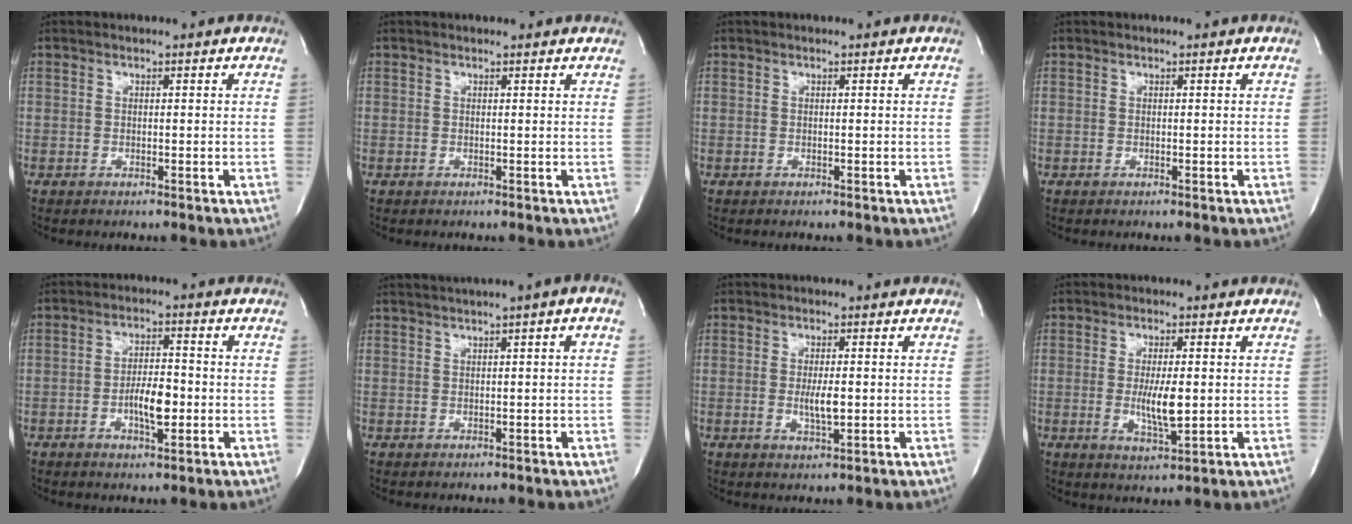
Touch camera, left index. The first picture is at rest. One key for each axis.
{"total": 1.2, "fx": 1.1, "fy": 0.4, "fz": 0.2, "tx": -0.015, "ty": 0.008, "tz": 0.003}
{"total": 0.0}
{"total": 0.0}
{"total": 5.6, "fx": -2.1, "fy": 1.6, "fz": 4.9, "tx": -0.088, "ty": -0.002, "tz": -0.034}
{"total": 4.2, "fx": 1.7, "fy": -0.2, "fz": 3.9, "tx": -0.063, "ty": 0.014, "tz": 0.027}
{"total": 3.4, "fx": -0.8, "fy": 0.7, "fz": 3.2, "tx": -0.059, "ty": -0.010, "tz": -0.012}
{"total": 5.4, "fx": -0.8, "fy": 1.1, "fz": 5.2, "tx": -0.098, "ty": -0.016, "tz": -0.012}